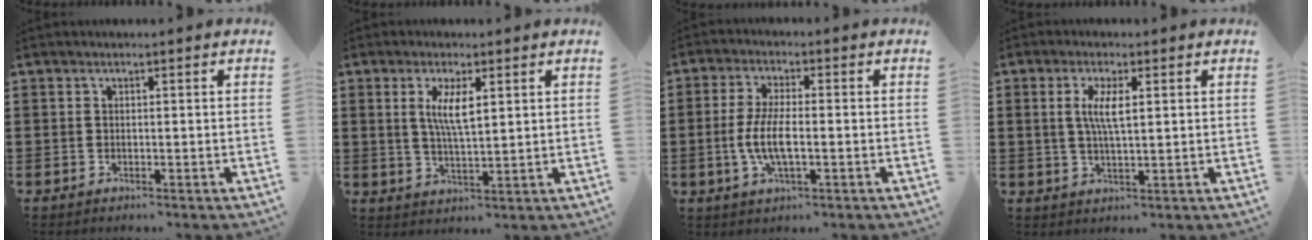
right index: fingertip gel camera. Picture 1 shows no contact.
{"total": 5.4, "force": [1.7, 1.4, 4.9], "torque": [-0.102, 0.004, 0.028]}
{"total": 6.3, "force": [-1.4, 1.9, 5.8], "torque": [-0.128, -0.006, -0.033]}
{"total": 4.5, "force": [1.0, 1.0, 4.3], "torque": [-0.086, 0.004, 0.014]}